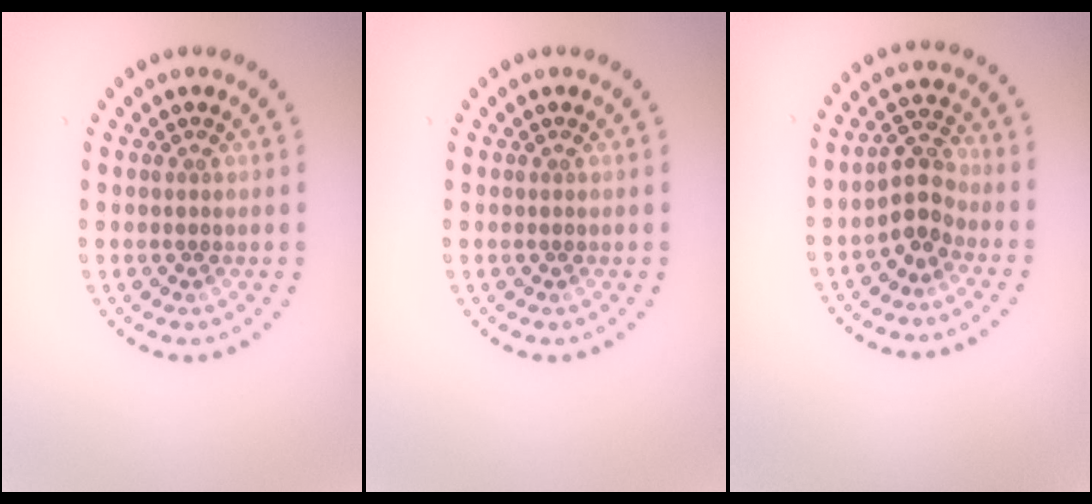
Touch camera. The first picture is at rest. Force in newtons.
{"total": 0.0}
{"total": 2.8, "press": 2.6, "slide": 1.2}